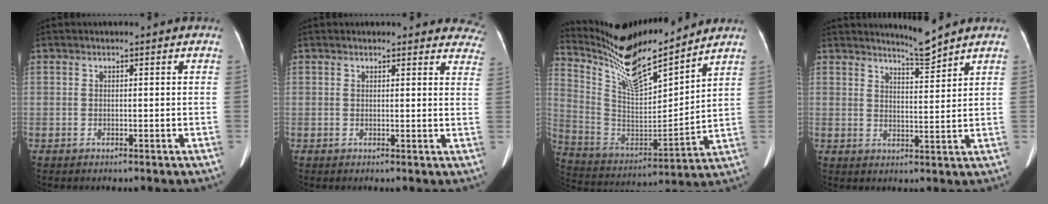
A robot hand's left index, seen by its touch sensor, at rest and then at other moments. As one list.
[{"total": 11.7, "force": [11.1, 3.1, 2.0], "torque": [0.022, -0.019, 0.091]}, {"total": 16.2, "force": [14.6, 1.5, 7.0], "torque": [-0.151, -0.010, 0.275]}, {"total": 3.8, "force": [3.6, -1.1, 0.6], "torque": [-0.018, -0.016, 0.068]}]